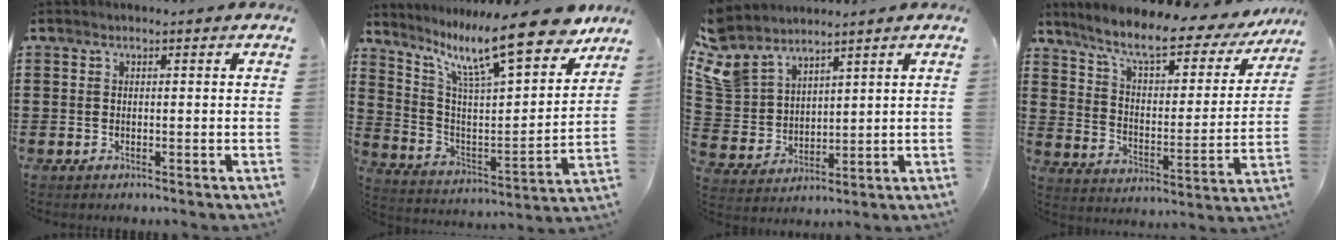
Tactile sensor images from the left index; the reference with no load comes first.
{"total": 13.9, "force": [10.8, 2.1, 8.6], "torque": [-0.172, -0.071, 0.176]}
{"total": 7.1, "force": [5.9, 3.6, 1.6], "torque": [-0.077, -0.029, 0.111]}
{"total": 9.0, "force": [6.9, 1.3, 5.6], "torque": [-0.124, -0.040, 0.112]}